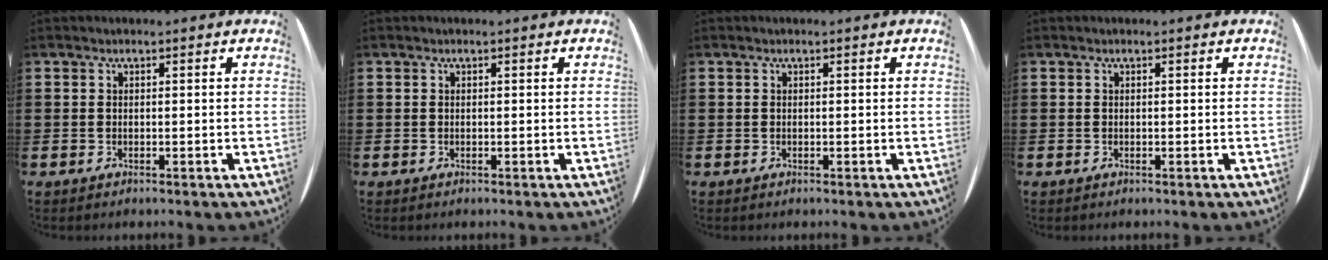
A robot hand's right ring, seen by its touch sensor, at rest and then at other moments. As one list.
[{"total": 0.0}, {"total": 0.0}, {"total": 0.0}]